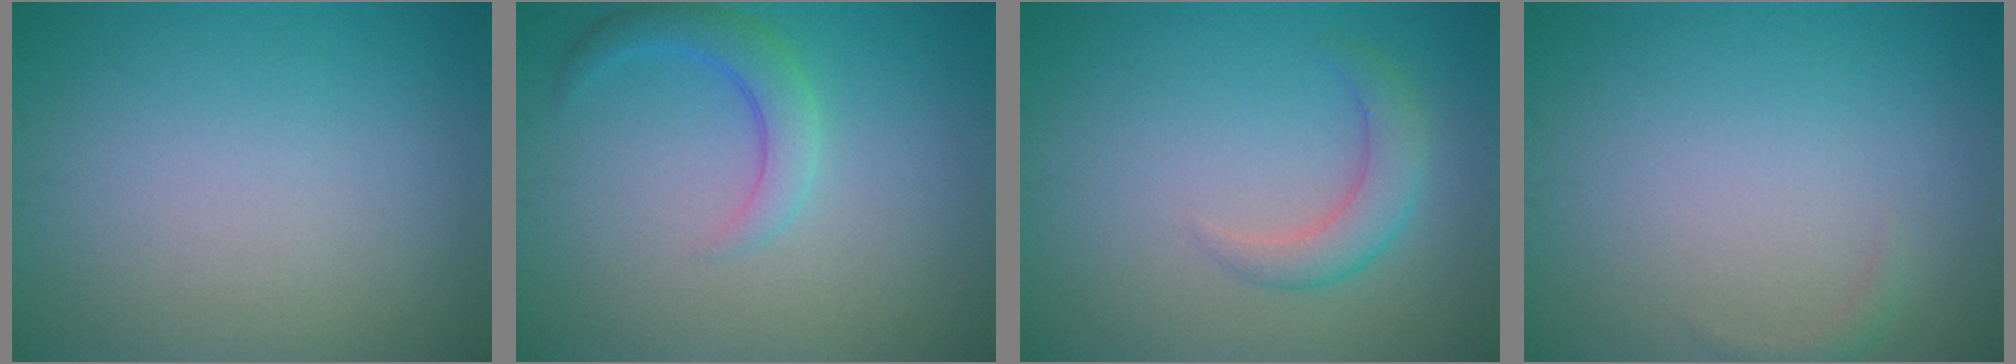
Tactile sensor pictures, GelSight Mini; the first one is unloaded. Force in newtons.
{"total": 2.8, "press": 2.8, "slide": 0.4}
{"total": 2.8, "press": 2.8, "slide": 0.1}
{"total": 0.7, "press": 0.7, "slide": 0.1}